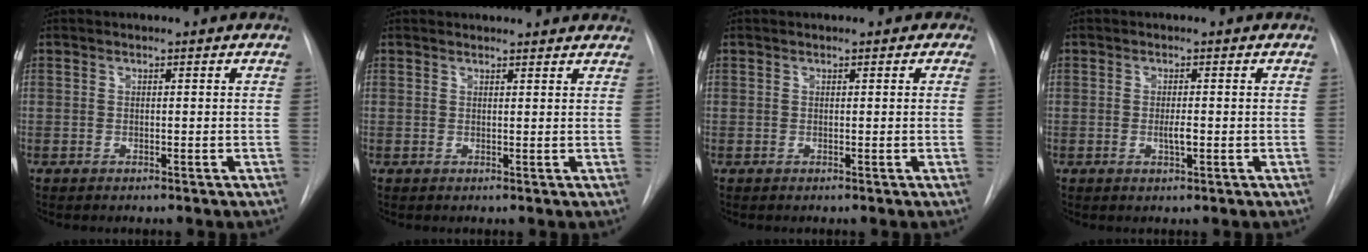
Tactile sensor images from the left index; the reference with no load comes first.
{"total": 8.0, "force": [7.6, 2.1, 1.5], "torque": [0.000, 0.021, 0.072]}
{"total": 0.9, "force": [0.6, 0.7, 0.2], "torque": [0.009, 0.004, 0.002]}
{"total": 1.7, "force": [-0.3, 0.3, 1.6], "torque": [-0.031, -0.002, -0.004]}